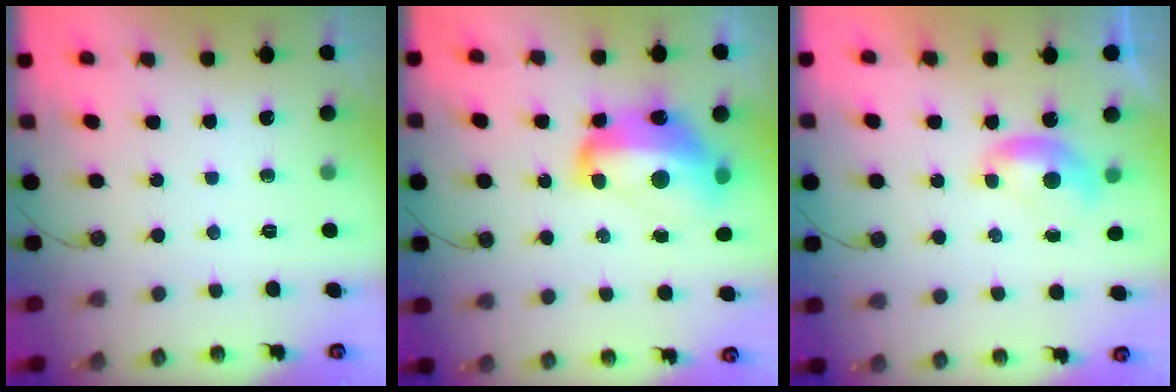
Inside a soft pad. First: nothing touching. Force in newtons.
{"total": 11.4, "press": 11.2, "slide": 1.8}
{"total": 0.7, "press": 0.3, "slide": 0.6}